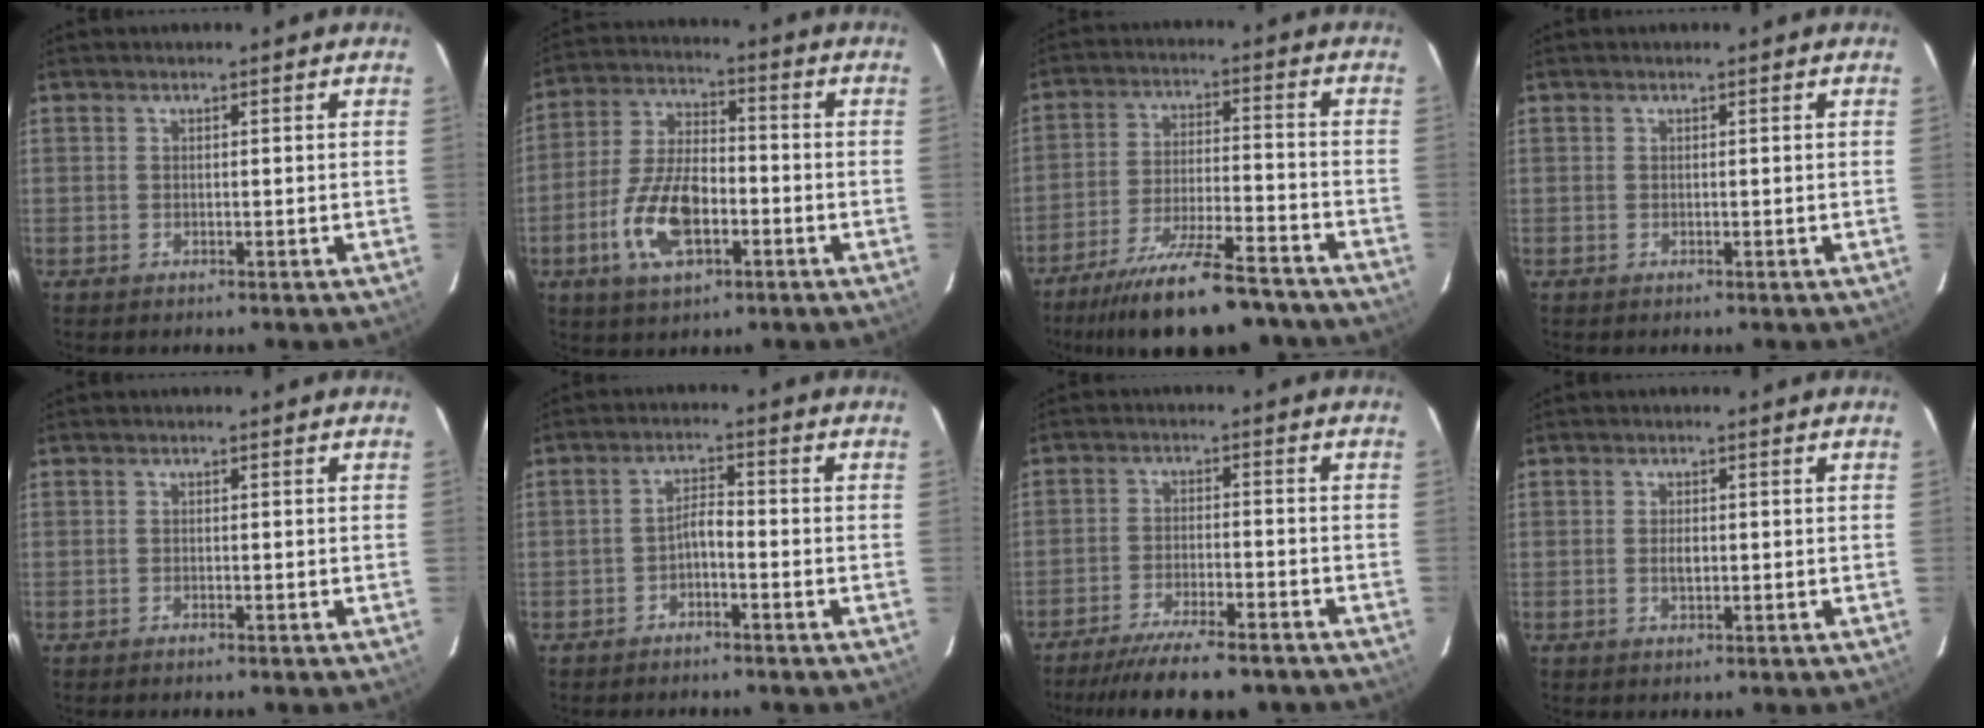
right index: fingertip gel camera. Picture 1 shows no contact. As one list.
[{"total": 13.0, "force": [-4.8, 6.1, 10.5], "torque": [-0.221, 0.000, -0.086]}, {"total": 19.4, "force": [-16.4, 4.0, 9.6], "torque": [-0.182, -0.022, -0.246]}, {"total": 0.0}, {"total": 0.5, "force": [-0.5, 0.0, 0.2], "torque": [-0.002, 0.000, -0.010]}, {"total": 2.7, "force": [-1.9, 0.7, 1.7], "torque": [-0.039, 0.011, -0.033]}, {"total": 13.8, "force": [-11.7, 2.7, 6.9], "torque": [-0.145, -0.022, -0.180]}, {"total": 1.8, "force": [-0.2, 1.0, 1.5], "torque": [-0.026, -0.002, -0.003]}]